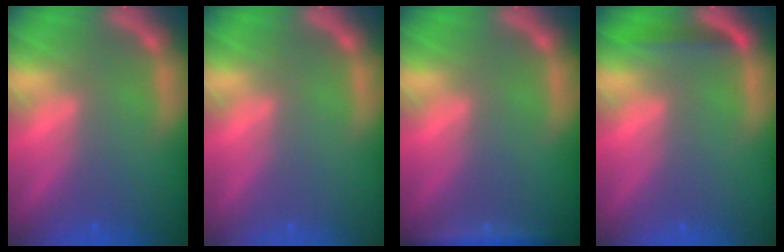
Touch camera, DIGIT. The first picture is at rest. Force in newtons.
{"total": 0.0}
{"total": 3.0}
{"total": 1.9}